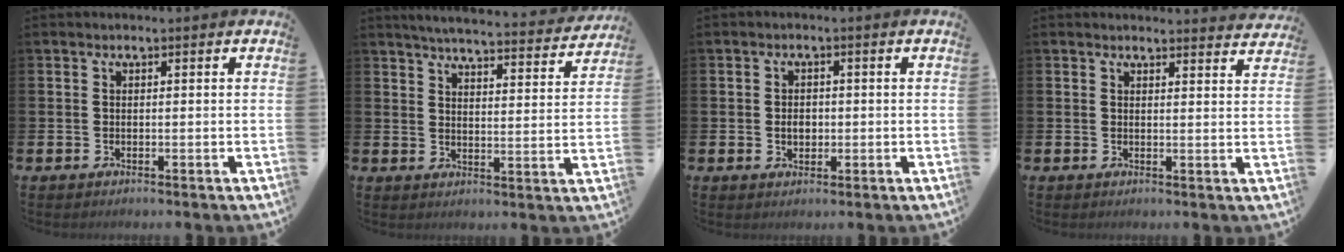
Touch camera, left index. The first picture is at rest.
{"total": 5.3, "force": [5.1, 0.3, 1.4], "torque": [-0.033, -0.043, 0.083]}
{"total": 2.3, "force": [-0.2, 1.7, 1.6], "torque": [-0.012, -0.001, -0.010]}
{"total": 2.3, "force": [2.3, 0.1, -0.1], "torque": [0.008, -0.016, 0.039]}